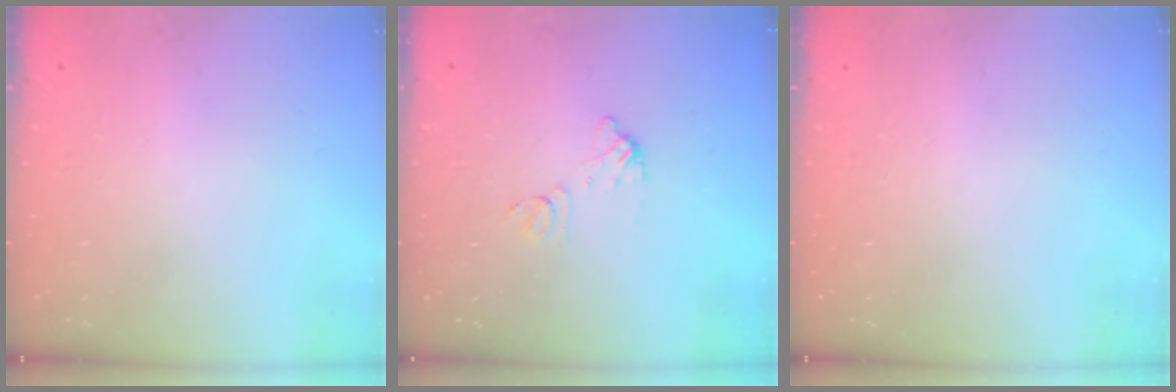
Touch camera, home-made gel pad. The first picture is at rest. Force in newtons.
{"total": 7.2, "press": 7.2, "slide": 0.5}
{"total": 0.0}